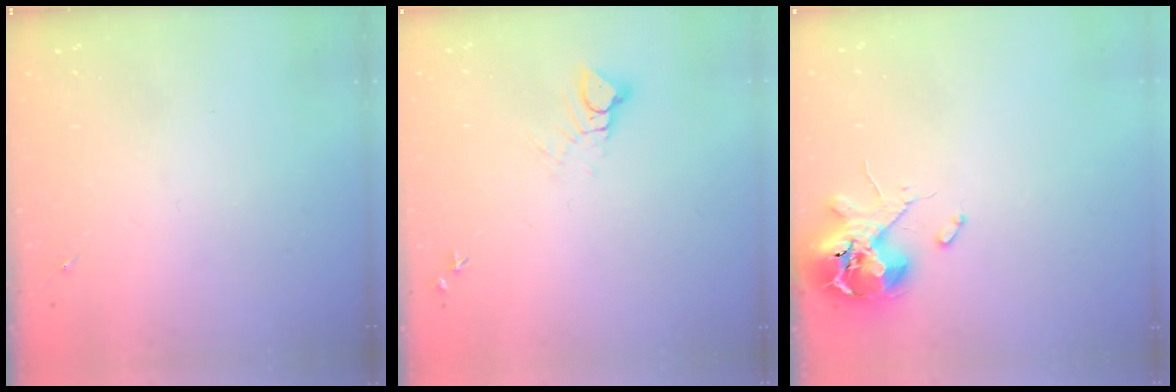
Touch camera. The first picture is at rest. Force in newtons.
{"total": 5.0, "press": 5.0, "slide": 0.2}
{"total": 10.7, "press": 10.6, "slide": 1.6}